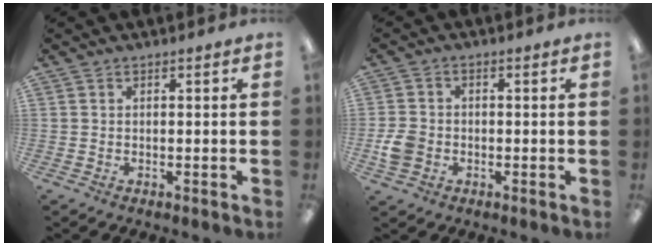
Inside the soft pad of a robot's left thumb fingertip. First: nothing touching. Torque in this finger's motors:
{"motor_torque": [0.36, 0.67, 0.48, -0.15, 0.03]}